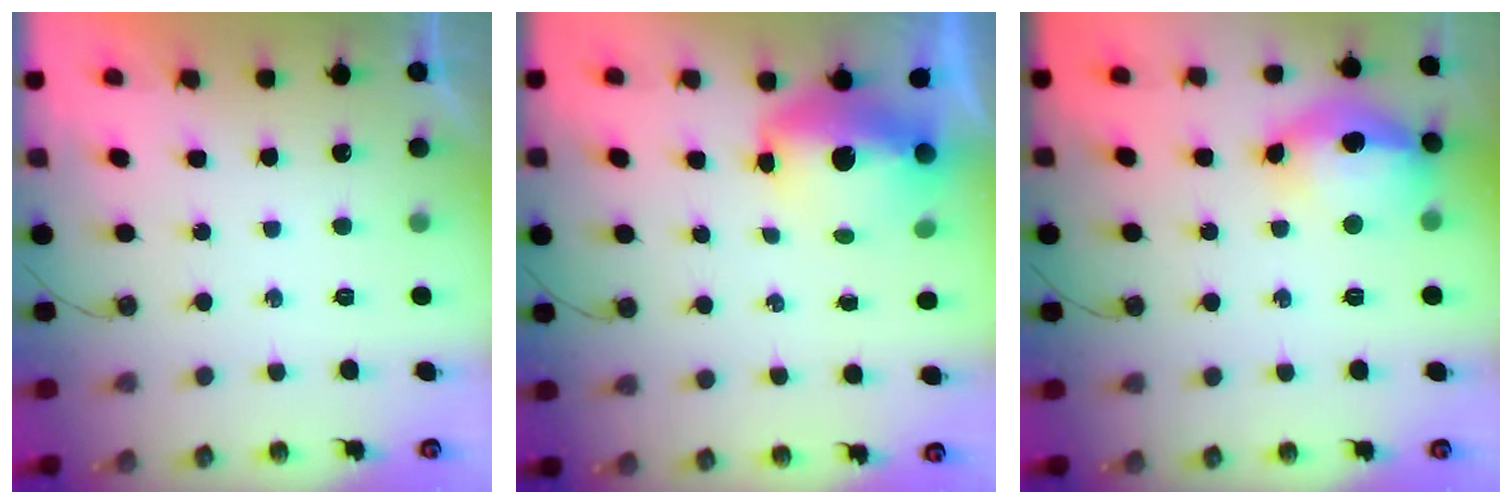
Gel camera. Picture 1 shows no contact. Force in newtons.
{"total": 10.5, "press": 10.4, "slide": 1.2}
{"total": 16.0, "press": 15.9, "slide": 1.9}